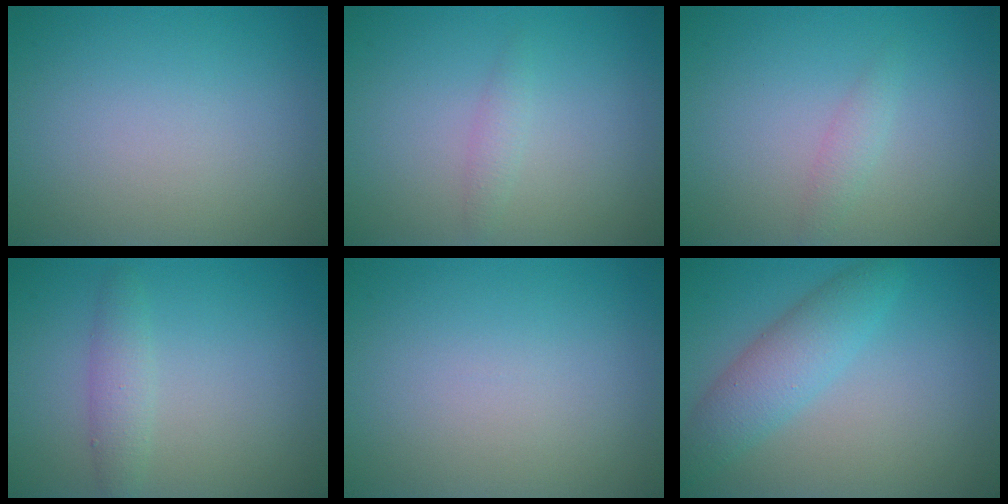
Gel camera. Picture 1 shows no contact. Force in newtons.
{"total": 1.0, "press": 1.0, "slide": 0.1}
{"total": 1.2, "press": 1.2, "slide": 0.0}
{"total": 1.9, "press": 1.9, "slide": 0.0}
{"total": 0.0}
{"total": 3.9, "press": 3.9, "slide": 0.0}